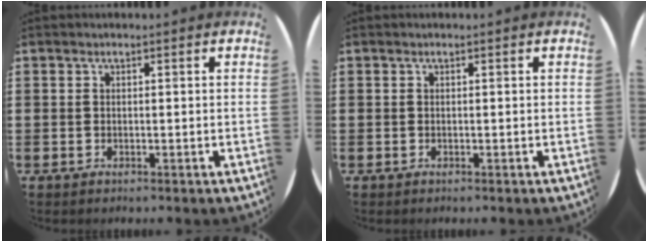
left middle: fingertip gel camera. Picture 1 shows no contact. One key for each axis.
{"total": 0.0}